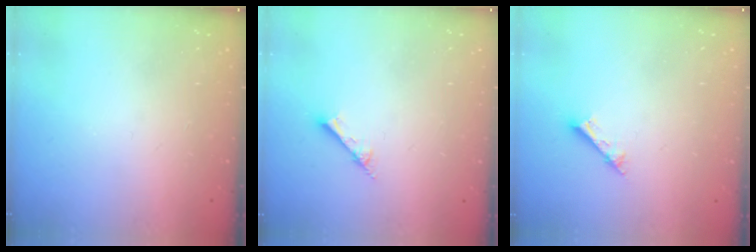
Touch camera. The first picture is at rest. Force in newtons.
{"total": 2.8, "press": 2.7, "slide": 0.4}
{"total": 2.5, "press": 2.5, "slide": 0.1}